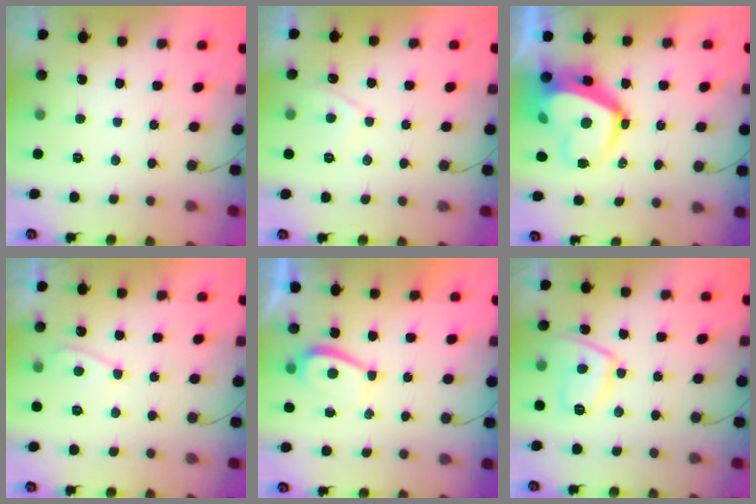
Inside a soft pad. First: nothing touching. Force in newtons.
{"total": 2.9, "press": 2.9, "slide": 0.5}
{"total": 14.7, "press": 14.6, "slide": 1.4}
{"total": 5.0, "press": 4.9, "slide": 0.7}
{"total": 2.8, "press": 2.7, "slide": 0.5}
{"total": 9.1, "press": 9.1, "slide": 0.8}